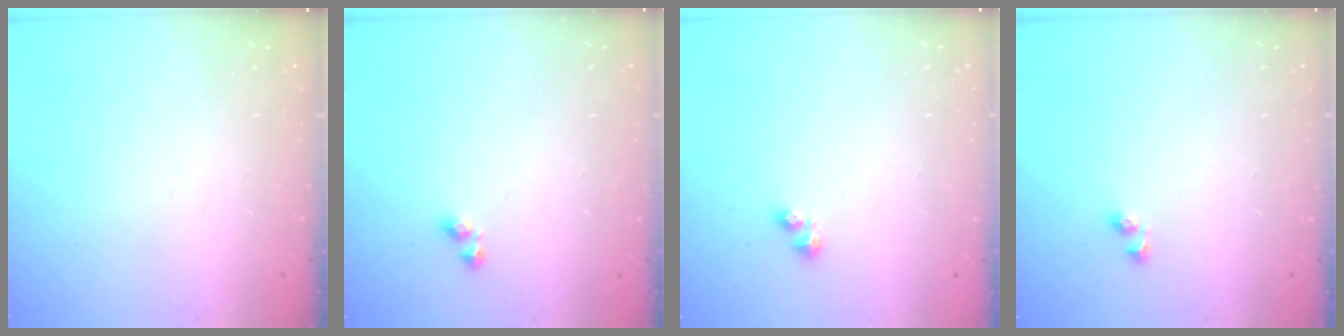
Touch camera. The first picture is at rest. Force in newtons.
{"total": 3.6, "press": 3.6, "slide": 0.1}
{"total": 2.5, "press": 2.5, "slide": 0.4}
{"total": 2.6, "press": 2.3, "slide": 1.2}